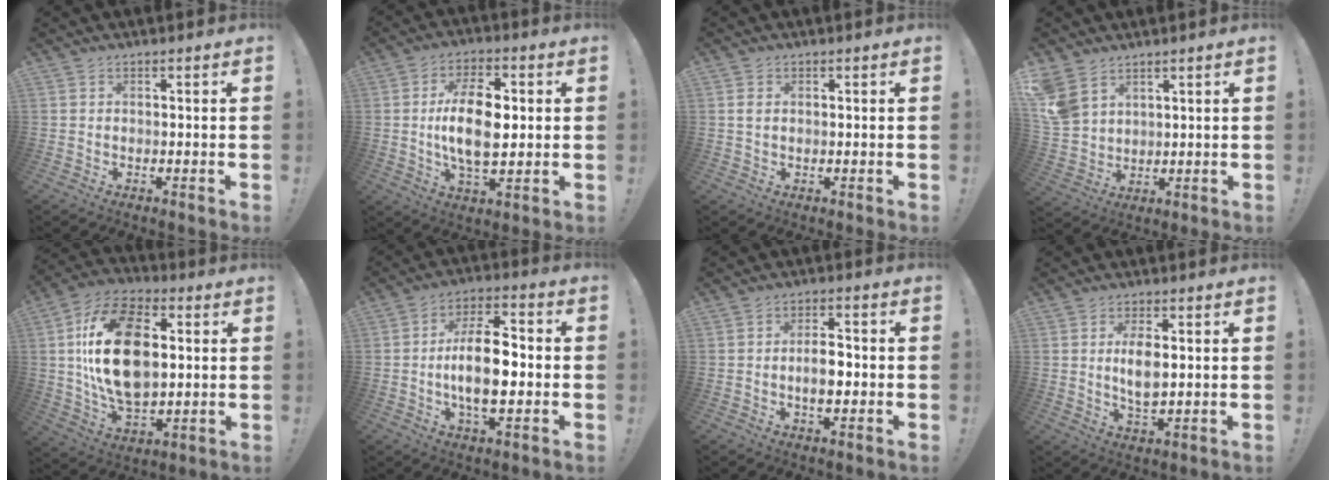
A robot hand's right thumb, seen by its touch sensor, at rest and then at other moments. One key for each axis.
{"total": 14.7, "fx": 0.5, "fy": 7.4, "fz": 12.7, "tx": -0.234, "ty": -0.003, "tz": -0.002}
{"total": 1.9, "fx": 0.5, "fy": 1.2, "fz": 1.3, "tx": -0.024, "ty": 0.003, "tz": 0.009}
{"total": 8.6, "fx": 5.6, "fy": 5.5, "fz": 3.5, "tx": -0.074, "ty": -0.028, "tz": 0.115}
{"total": 23.7, "fx": 3.2, "fy": 14.6, "fz": 18.4, "tx": -0.349, "ty": 0.003, "tz": 0.055}
{"total": 14.1, "fx": -2.4, "fy": 6.7, "fz": 12.2, "tx": -0.221, "ty": 0.006, "tz": -0.052}
{"total": 6.2, "fx": -1.4, "fy": 3.2, "fz": 5.1, "tx": -0.077, "ty": 0.006, "tz": -0.032}
{"total": 6.3, "fx": 0.8, "fy": 3.0, "fz": 5.4, "tx": -0.093, "ty": -0.010, "tz": 0.006}